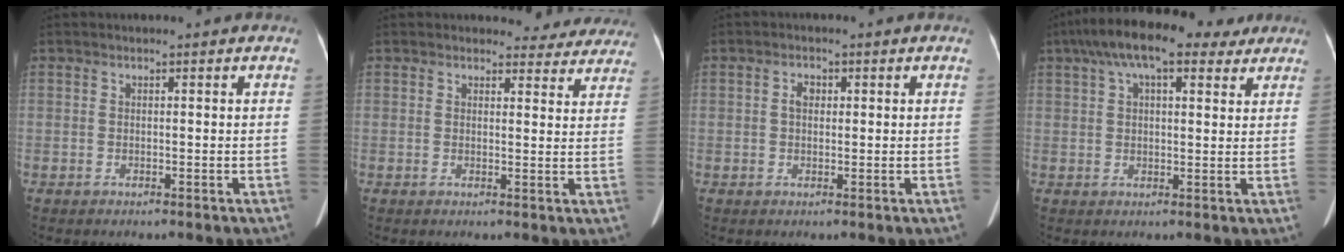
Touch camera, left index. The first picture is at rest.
{"total": 7.7, "force": [7.3, 2.6, 0.2], "torque": [0.034, -0.008, 0.059]}
{"total": 1.8, "force": [0.4, 1.1, 1.4], "torque": [-0.027, 0.008, 0.006]}
{"total": 13.8, "force": [9.3, 4.8, 9.0], "torque": [-0.159, 0.066, 0.148]}